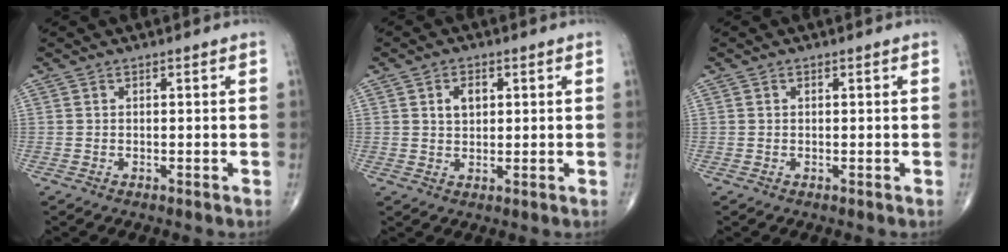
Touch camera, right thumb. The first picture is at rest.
{"total": 3.7, "force": [1.2, 2.4, 2.6], "torque": [-0.032, -0.003, 0.021]}
{"total": 0.0}